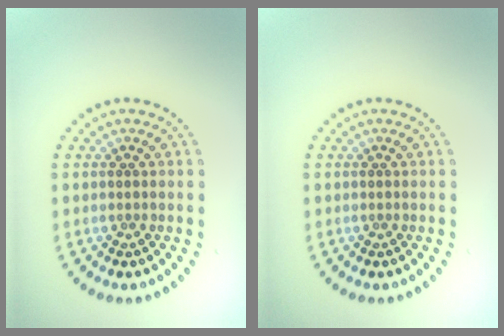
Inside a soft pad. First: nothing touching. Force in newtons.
{"total": 0.0}